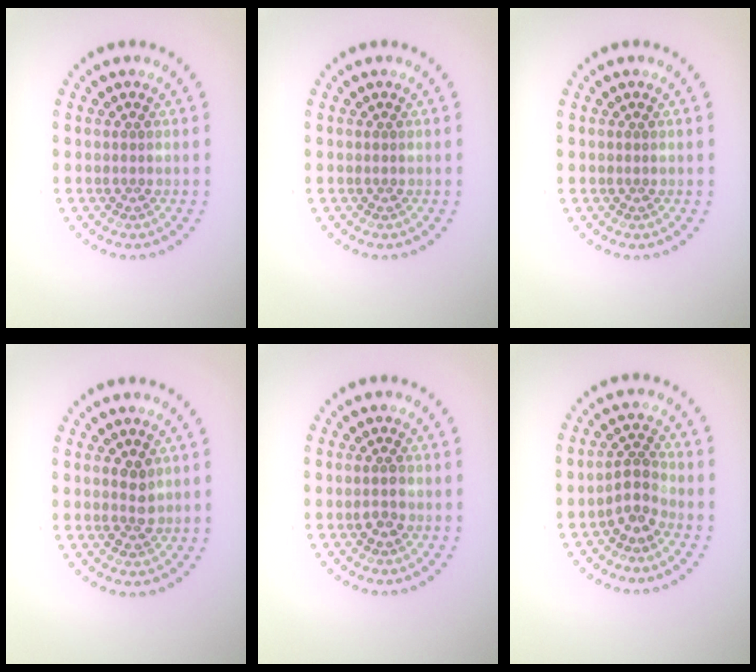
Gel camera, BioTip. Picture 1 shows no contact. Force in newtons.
{"total": 0.0}
{"total": 0.0}
{"total": 1.8, "press": 1.7, "slide": 0.2}
{"total": 1.3, "press": 1.3, "slide": 0.1}
{"total": 2.3, "press": 1.8, "slide": 1.5}